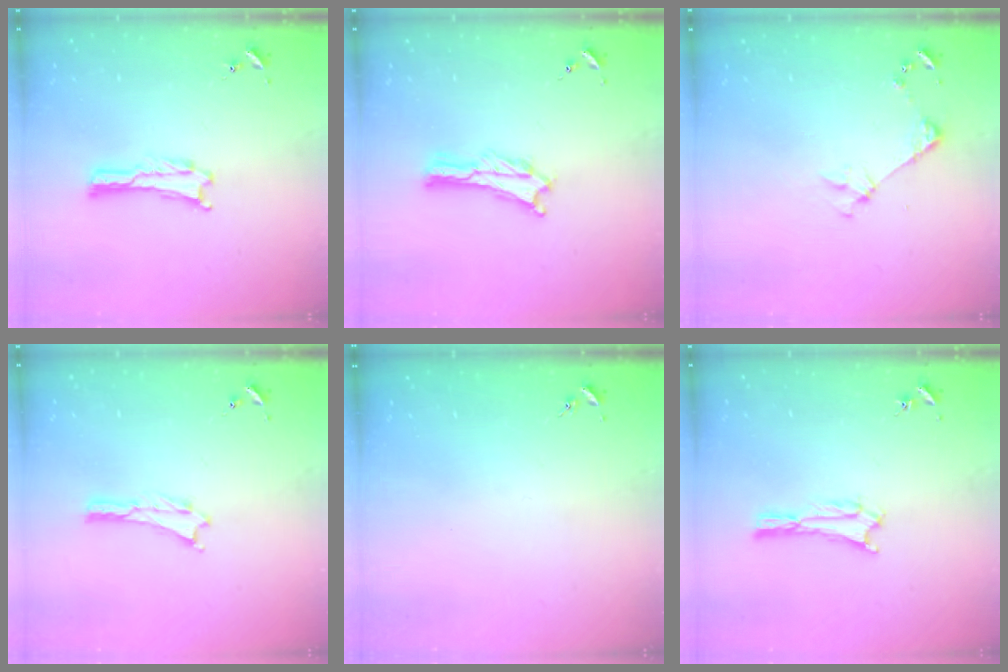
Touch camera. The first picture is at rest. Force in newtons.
{"total": 0.8, "press": 0.7, "slide": 0.2}
{"total": 3.2, "press": 3.2, "slide": 0.3}
{"total": 0.0}
{"total": 0.0}
{"total": 1.6, "press": 1.6, "slide": 0.2}